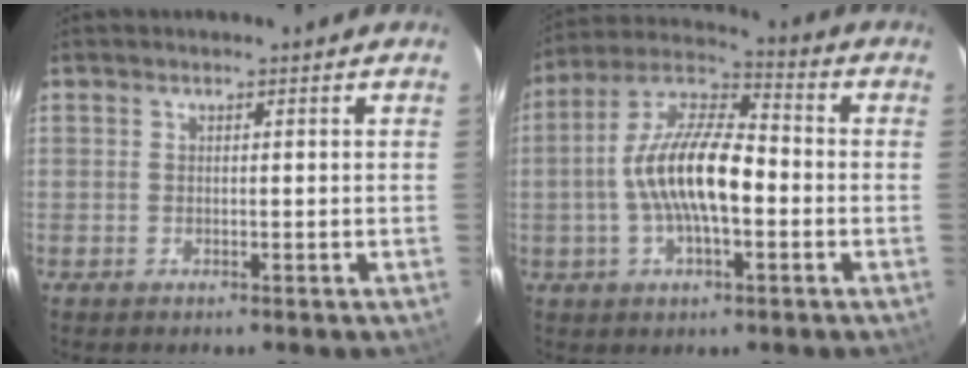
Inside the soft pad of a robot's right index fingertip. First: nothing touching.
{"total": 14.6, "force": [-2.2, 5.3, 13.5], "torque": [-0.264, 0.010, -0.047]}